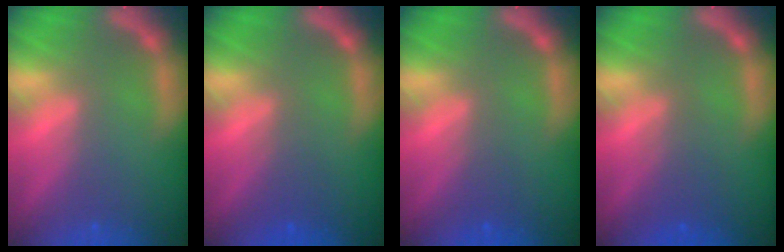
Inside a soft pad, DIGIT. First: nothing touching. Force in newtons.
{"total": 2.0}
{"total": 1.5}
{"total": 2.5}